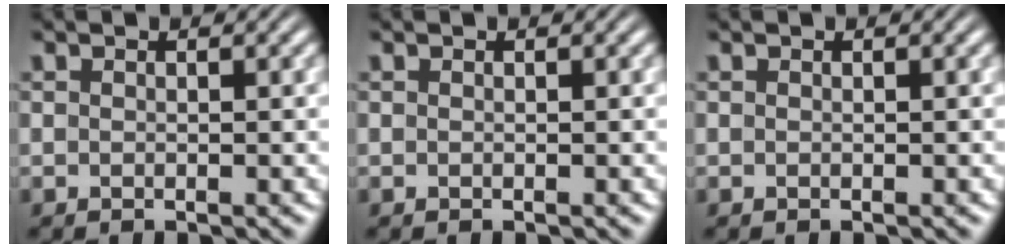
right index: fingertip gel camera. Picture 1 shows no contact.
{"total": 0.0}
{"total": 0.0}